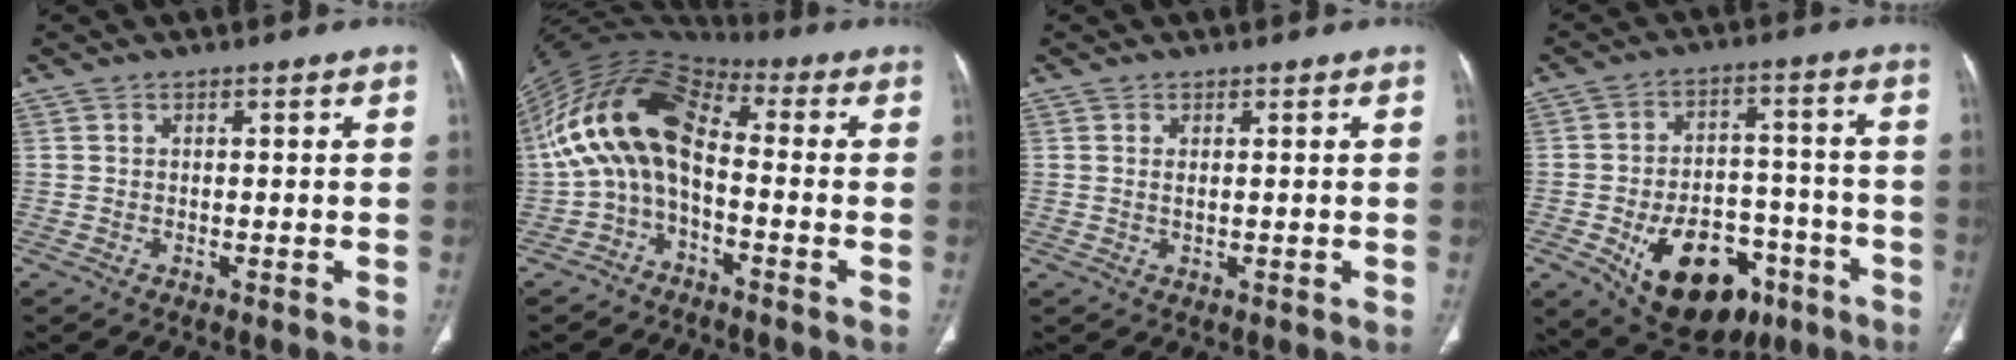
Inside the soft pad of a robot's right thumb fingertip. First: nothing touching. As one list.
[{"total": 15.2, "force": [-1.4, 8.6, 12.5], "torque": [-0.238, 0.062, -0.039]}, {"total": 0.8, "force": [0.2, 0.3, 0.7], "torque": [-0.019, 0.000, 0.007]}, {"total": 19.8, "force": [-9.4, 12.2, 12.4], "torque": [-0.159, 0.053, -0.126]}]